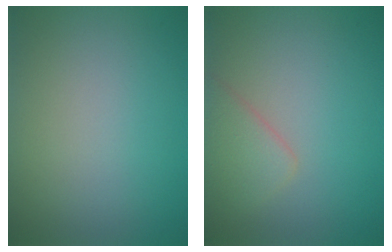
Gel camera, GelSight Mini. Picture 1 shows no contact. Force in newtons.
{"total": 2.5, "press": 2.5, "slide": 0.2}